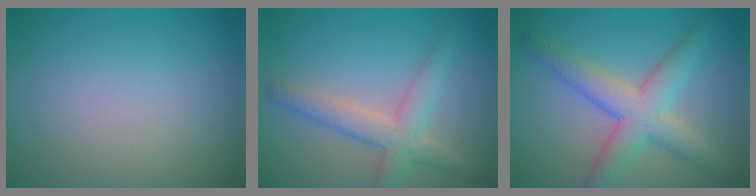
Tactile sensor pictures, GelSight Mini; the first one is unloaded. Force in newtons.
{"total": 4.0, "press": 3.9, "slide": 0.2}
{"total": 5.5, "press": 5.5, "slide": 0.3}